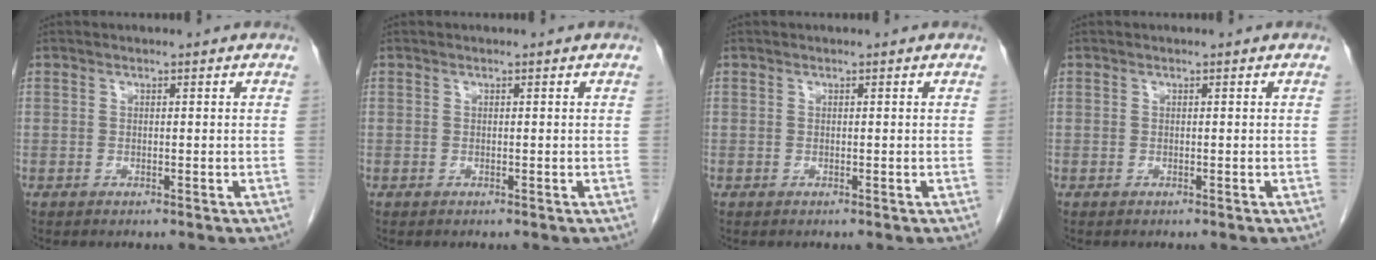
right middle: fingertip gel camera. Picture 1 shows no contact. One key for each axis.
{"total": 0.0}
{"total": 0.0}
{"total": 0.0}